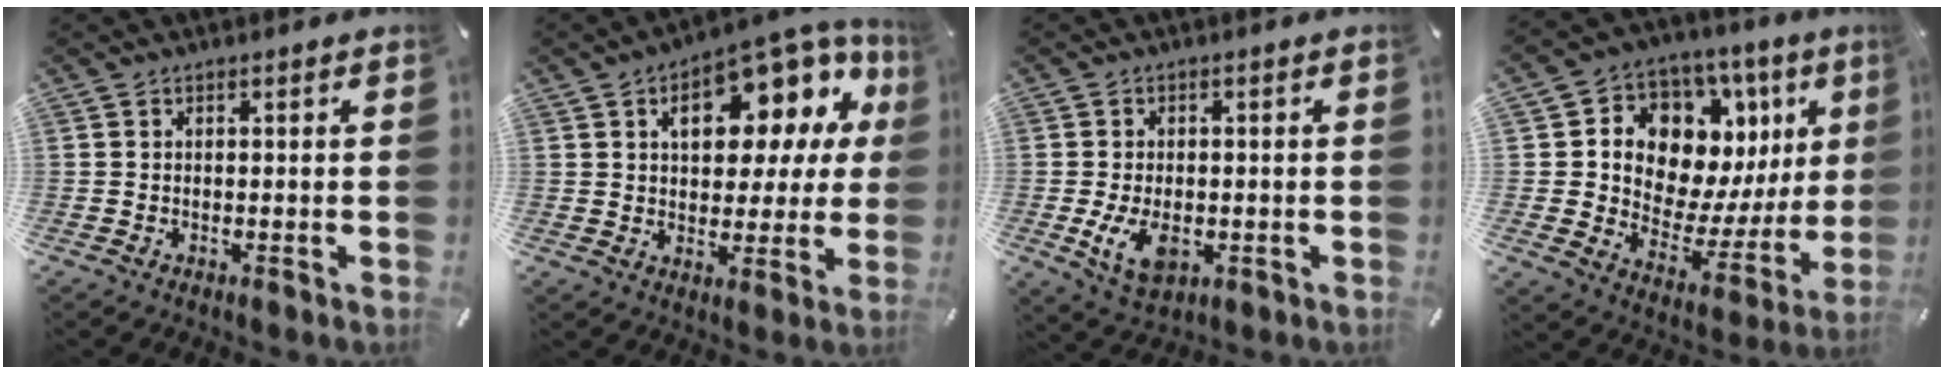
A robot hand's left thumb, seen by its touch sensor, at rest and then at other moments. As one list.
[{"total": 14.0, "force": [6.3, 8.3, 9.2], "torque": [-0.123, -0.043, 0.106]}, {"total": 7.2, "force": [-1.4, 4.7, 5.3], "torque": [-0.119, -0.006, -0.027]}, {"total": 11.1, "force": [5.8, 8.3, 4.5], "torque": [-0.067, -0.073, 0.103]}]